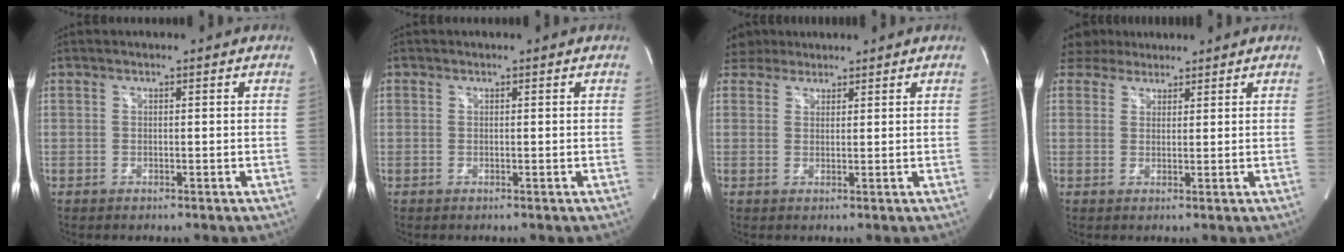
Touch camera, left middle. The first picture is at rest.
{"total": 2.0, "force": [-1.0, -1.6, -0.8], "torque": [0.023, -0.014, -0.019]}
{"total": 3.5, "force": [3.0, 1.8, 0.1], "torque": [-0.007, 0.021, 0.053]}
{"total": 4.5, "force": [3.7, 2.4, 0.8], "torque": [-0.015, 0.023, 0.065]}